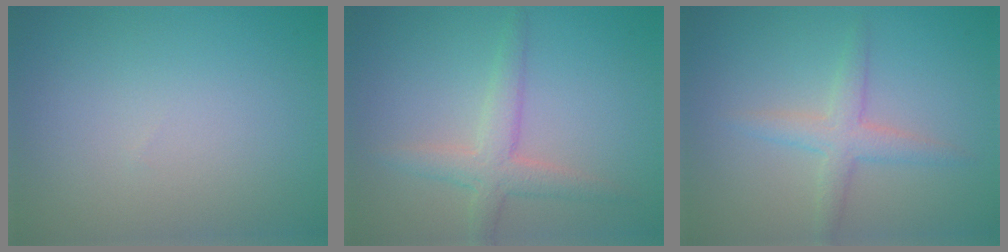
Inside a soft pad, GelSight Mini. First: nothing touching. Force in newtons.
{"total": 3.2, "press": 3.2, "slide": 0.2}
{"total": 2.7, "press": 2.7, "slide": 0.1}